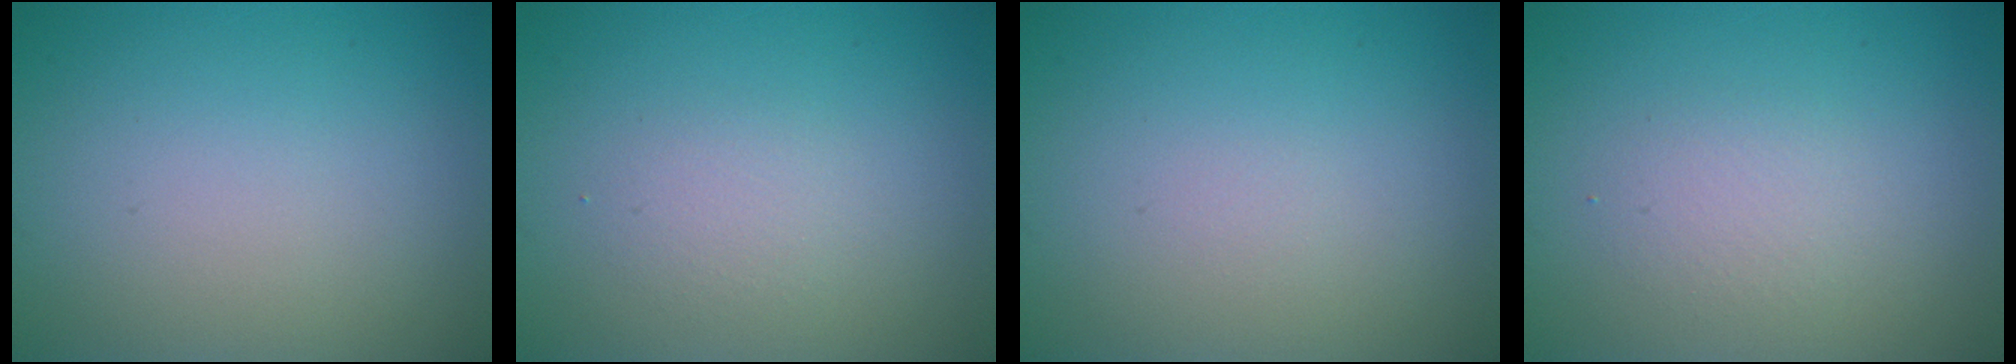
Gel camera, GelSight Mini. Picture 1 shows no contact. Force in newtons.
{"total": 1.4, "press": 1.4, "slide": 0.1}
{"total": 0.0}
{"total": 1.7, "press": 1.7, "slide": 0.1}